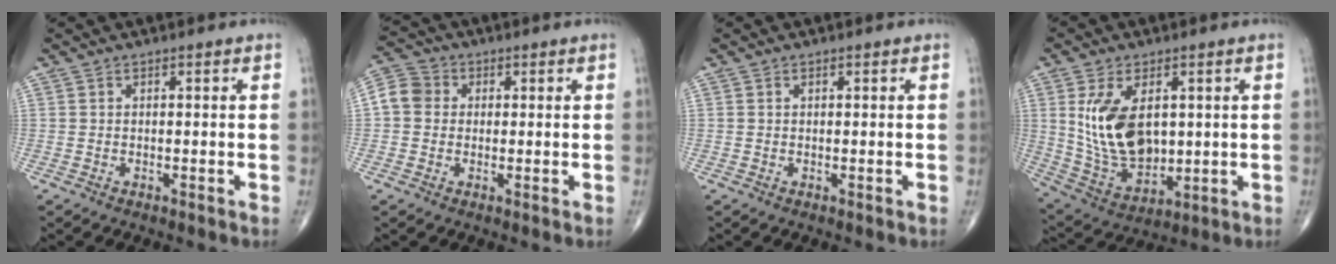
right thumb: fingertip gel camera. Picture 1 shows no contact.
{"total": 5.9, "force": [0.4, 5.3, 2.6], "torque": [-0.040, 0.016, -0.003]}
{"total": 0.0}
{"total": 14.7, "force": [2.6, 8.7, 11.5], "torque": [-0.197, -0.016, 0.067]}